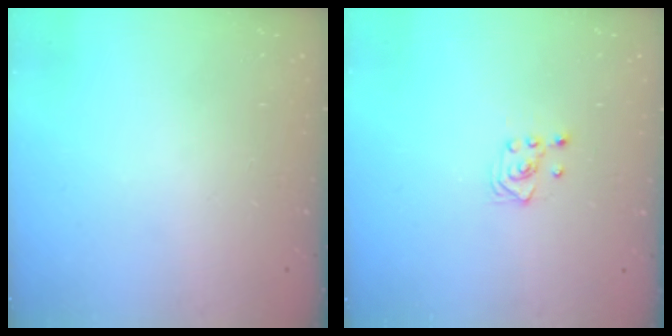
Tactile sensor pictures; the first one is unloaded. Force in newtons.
{"total": 3.0, "press": 2.6, "slide": 1.5}